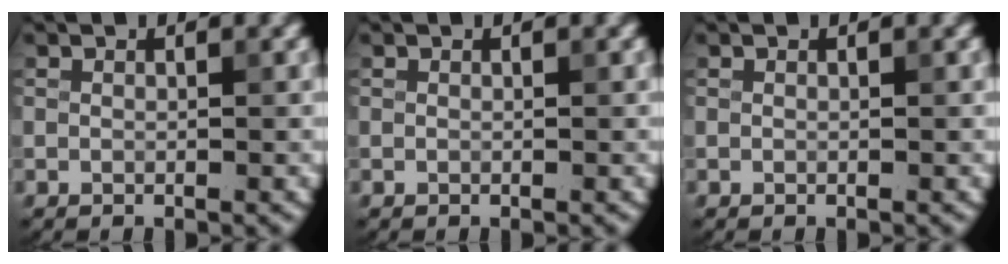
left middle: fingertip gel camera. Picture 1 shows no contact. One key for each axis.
{"total": 0.0}
{"total": 0.0}